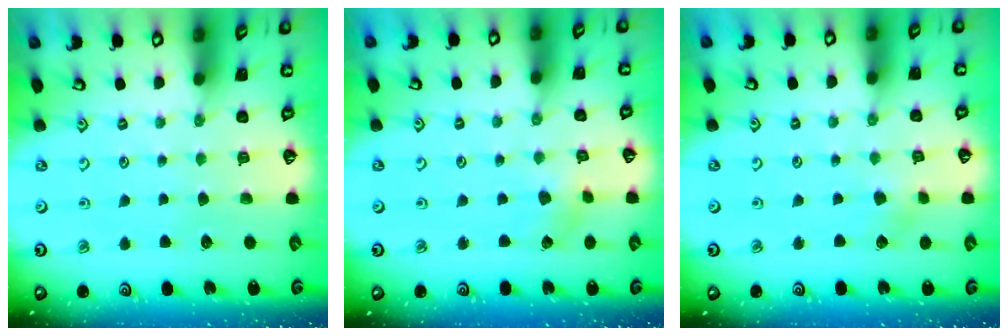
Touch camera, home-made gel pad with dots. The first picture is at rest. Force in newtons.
{"total": 2.7, "press": 2.6, "slide": 0.6}
{"total": 2.4, "press": 2.3, "slide": 0.4}